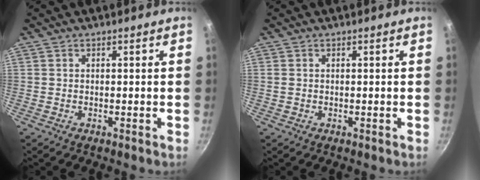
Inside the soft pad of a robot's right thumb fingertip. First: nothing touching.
{"total": 0.6, "force": [0.1, 0.5, 0.3], "torque": [-0.004, 0.002, 0.001]}